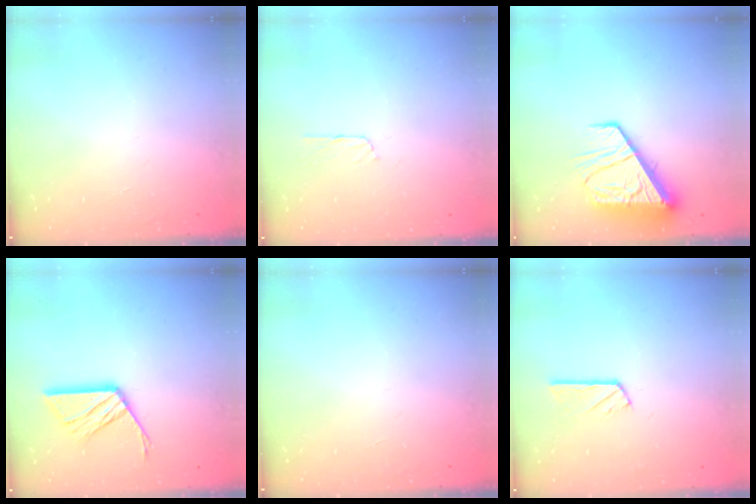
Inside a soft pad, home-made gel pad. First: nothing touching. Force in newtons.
{"total": 3.3, "press": 3.3, "slide": 0.3}
{"total": 13.2, "press": 13.1, "slide": 1.6}
{"total": 12.1, "press": 12.0, "slide": 1.0}
{"total": 0.0}
{"total": 3.5, "press": 3.5, "slide": 0.3}